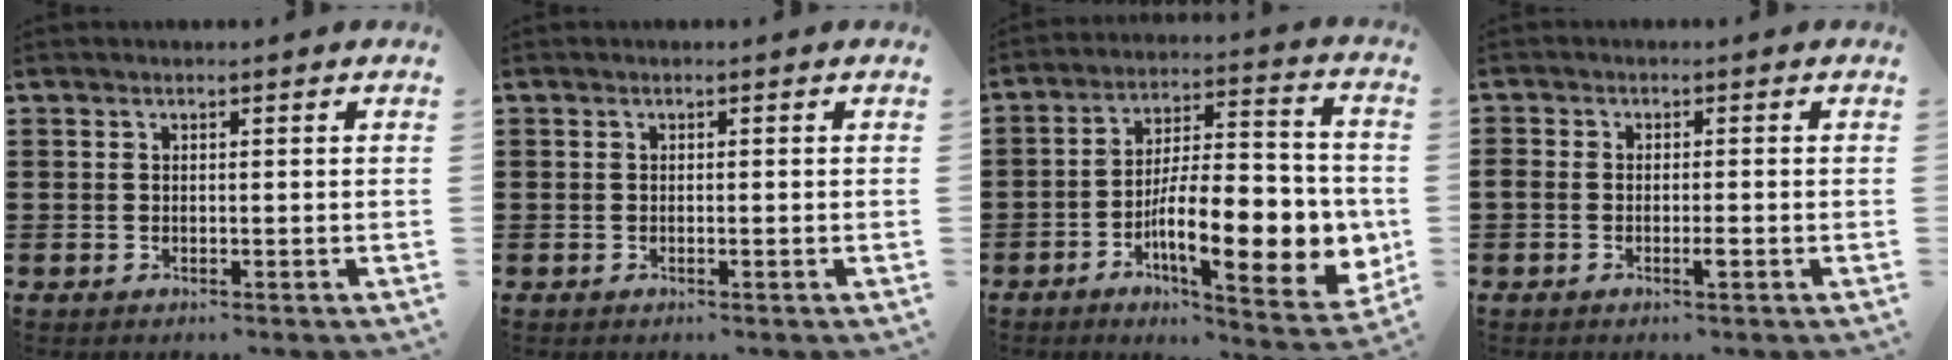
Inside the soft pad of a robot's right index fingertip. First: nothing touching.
{"total": 0.0}
{"total": 16.3, "force": [-4.3, 5.8, 14.6], "torque": [-0.232, -0.021, -0.067]}
{"total": 1.9, "force": [-1.0, 0.4, 1.6], "torque": [-0.029, 0.000, -0.018]}